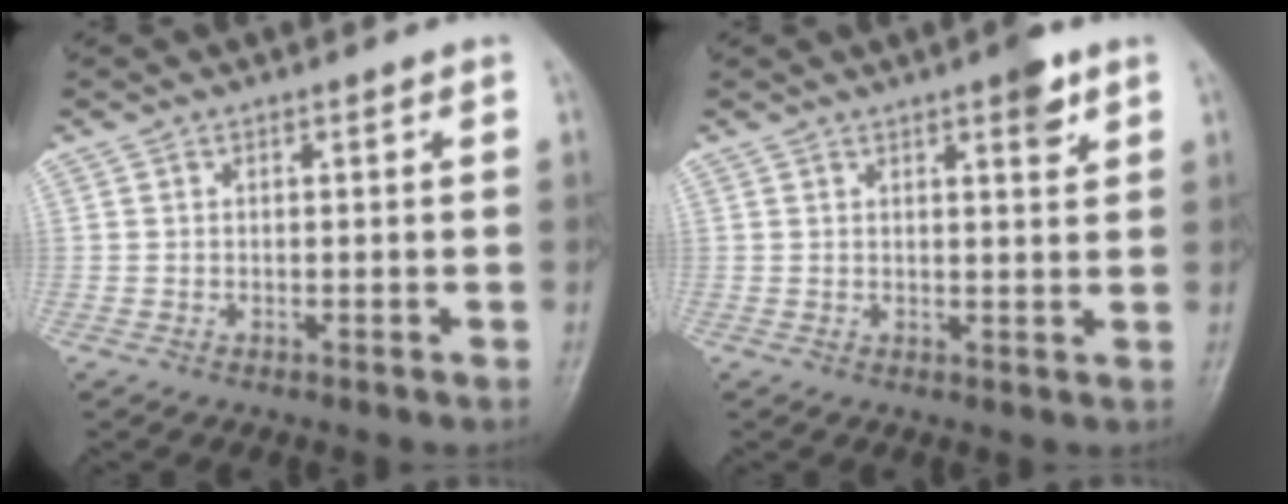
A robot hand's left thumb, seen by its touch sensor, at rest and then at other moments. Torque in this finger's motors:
{"motor_torque": [0.72, 0.54, 0.40, -0.49, 0.02]}